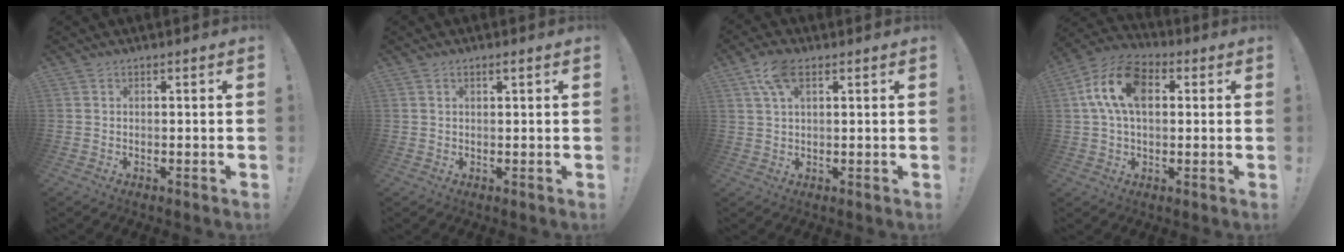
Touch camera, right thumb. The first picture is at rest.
{"total": 1.2, "force": [0.7, 0.3, 1.0], "torque": [-0.024, 0.003, 0.013]}
{"total": 7.1, "force": [3.2, 3.3, 5.4], "torque": [-0.102, 0.003, 0.062]}
{"total": 14.5, "force": [3.4, 9.2, 10.7], "torque": [-0.190, 0.010, 0.065]}